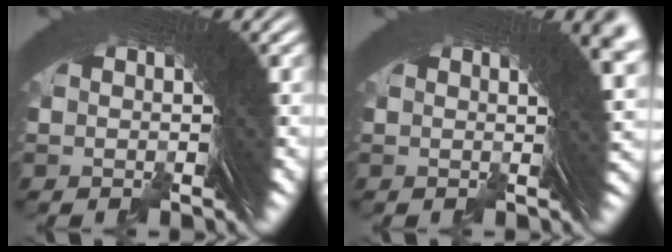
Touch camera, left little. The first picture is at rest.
{"total": 5.0, "force": [1.7, 0.8, 4.6], "torque": [-0.030, 0.013, 0.016]}